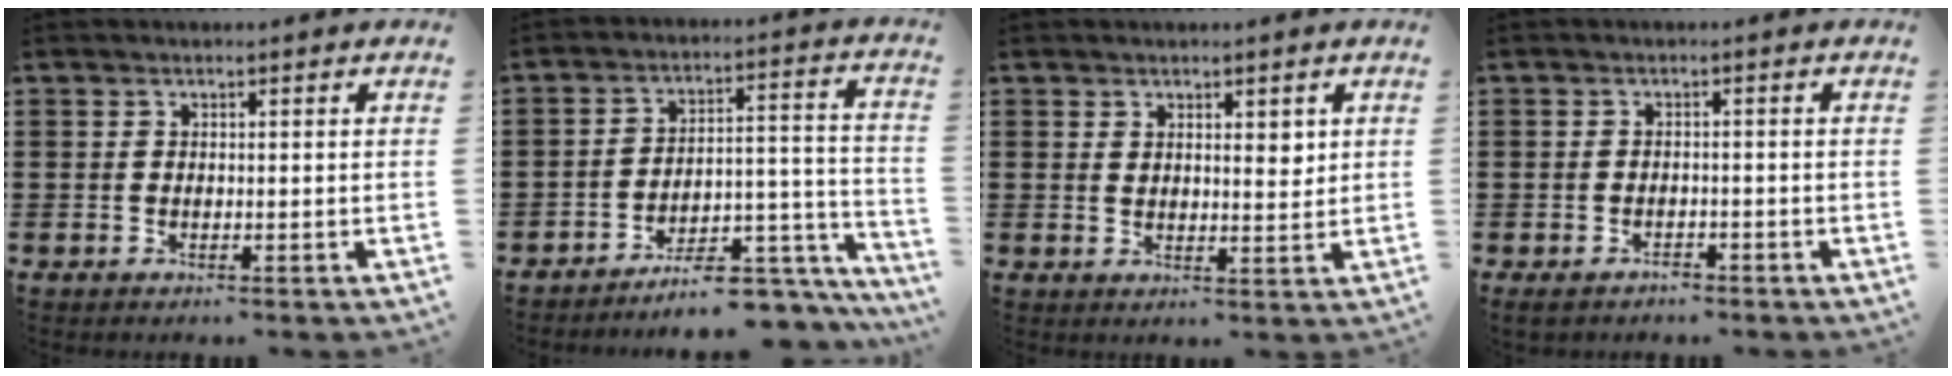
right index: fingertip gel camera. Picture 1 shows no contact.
{"total": 7.8, "force": [-6.7, 2.2, 3.3], "torque": [-0.043, 0.023, -0.123]}
{"total": 2.7, "force": [1.6, 1.2, 1.9], "torque": [-0.031, 0.001, 0.026]}
{"total": 1.8, "force": [-1.7, 0.4, 0.4], "torque": [-0.011, 0.000, -0.034]}